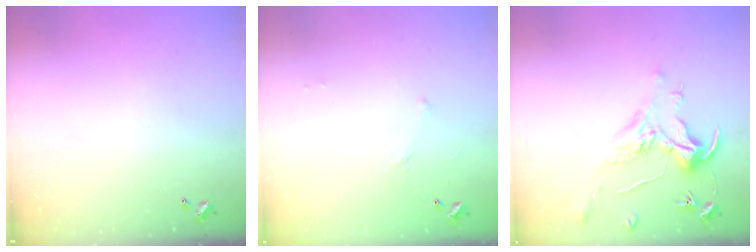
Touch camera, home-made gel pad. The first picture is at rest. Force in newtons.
{"total": 6.4, "press": 6.3, "slide": 0.7}
{"total": 1.6, "press": 1.4, "slide": 0.7}